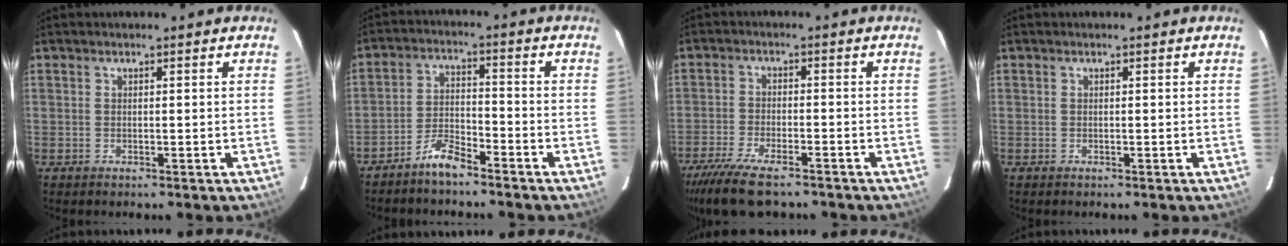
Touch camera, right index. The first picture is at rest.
{"total": 5.2, "force": [-4.5, 1.1, 2.3], "torque": [-0.057, 0.012, -0.088]}
{"total": 11.7, "force": [-9.3, 3.3, 6.3], "torque": [-0.153, -0.036, -0.167]}
{"total": 0.0}